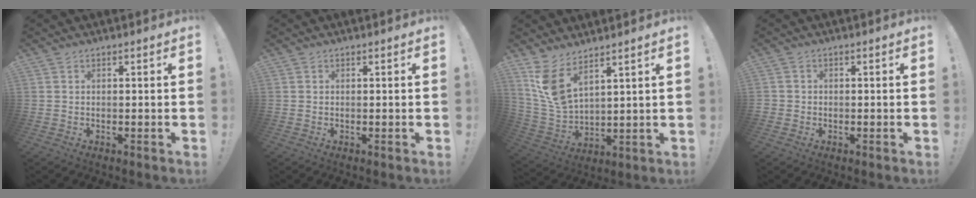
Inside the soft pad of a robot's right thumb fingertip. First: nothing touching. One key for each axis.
{"total": 0.9, "fx": 0.6, "fy": 0.6, "fz": -0.4, "tx": 0.014, "ty": 0.000, "tz": 0.009}
{"total": 9.8, "fx": 6.9, "fy": 3.9, "fz": 5.7, "tx": -0.117, "ty": -0.055, "tz": 0.135}
{"total": 1.7, "fx": -0.1, "fy": 1.7, "fz": 0.3, "tx": -0.003, "ty": 0.007, "tz": -0.003}